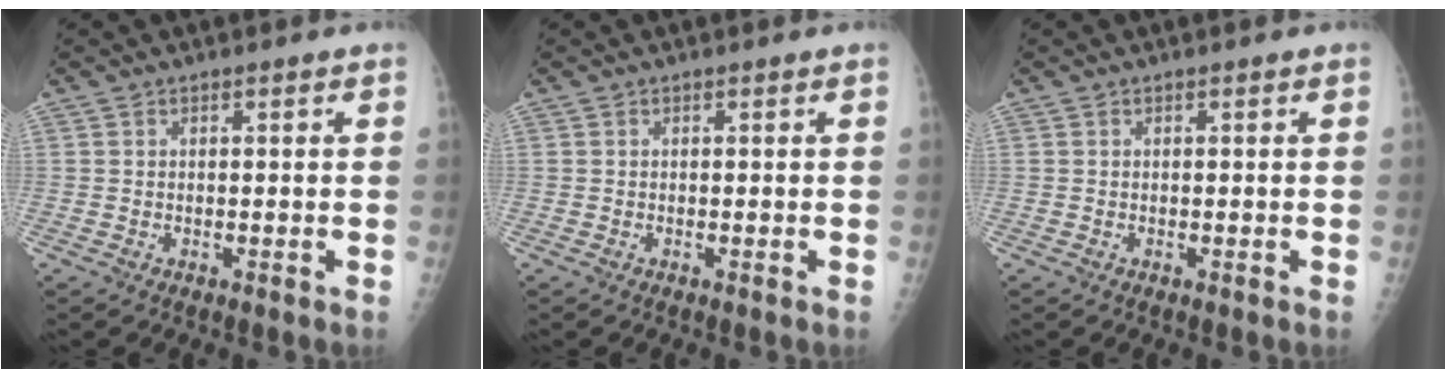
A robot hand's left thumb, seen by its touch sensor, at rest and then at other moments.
{"total": 0.0}
{"total": 0.0}